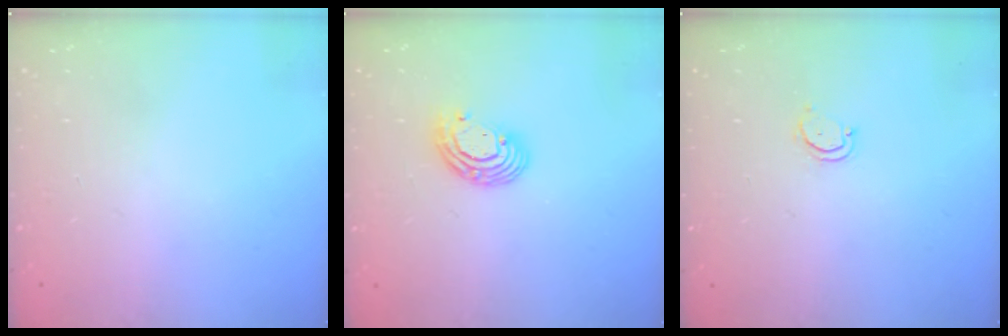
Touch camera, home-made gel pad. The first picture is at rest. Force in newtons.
{"total": 8.4, "press": 8.3, "slide": 1.4}
{"total": 2.7, "press": 2.7, "slide": 0.3}